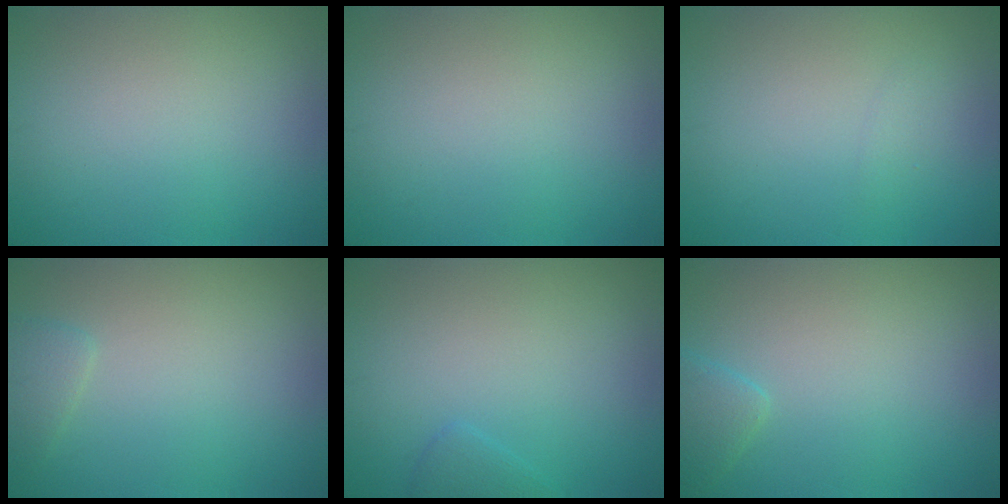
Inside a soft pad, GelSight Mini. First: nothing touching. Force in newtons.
{"total": 0.0}
{"total": 0.6, "press": 0.6, "slide": 0.0}
{"total": 1.3, "press": 1.3, "slide": 0.1}
{"total": 1.0, "press": 1.0, "slide": 0.1}
{"total": 1.7, "press": 1.7, "slide": 0.2}